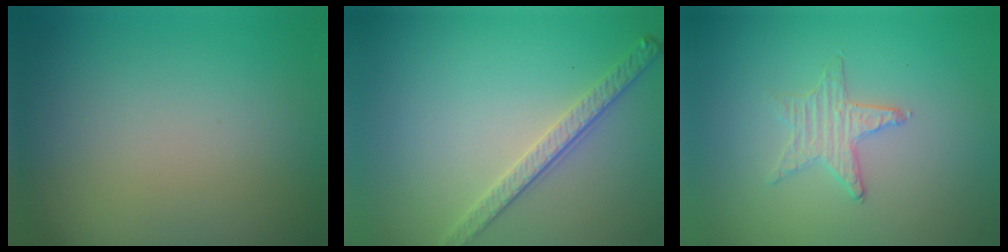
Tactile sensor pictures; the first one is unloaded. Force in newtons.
{"total": 2.8, "press": 2.7, "slide": 0.8}
{"total": 1.2, "press": 1.2, "slide": 0.1}